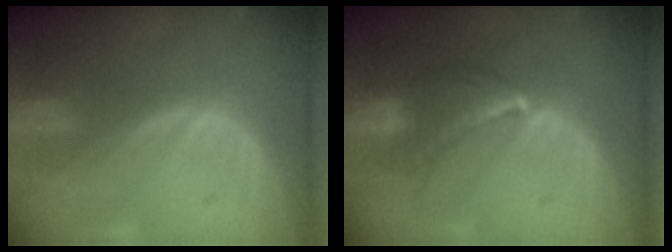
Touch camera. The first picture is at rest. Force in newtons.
{"total": 6.7, "press": 6.1, "slide": 2.8}